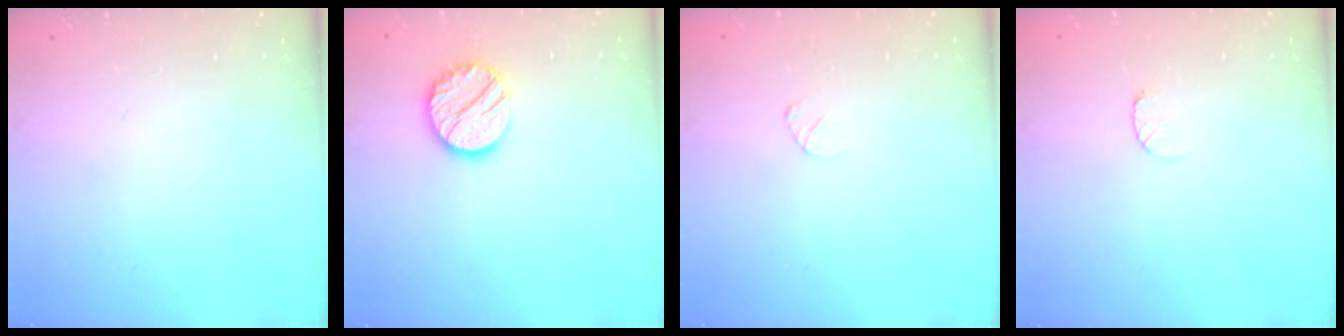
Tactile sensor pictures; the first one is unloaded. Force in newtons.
{"total": 12.3, "press": 12.3, "slide": 0.4}
{"total": 2.6, "press": 2.6, "slide": 0.3}
{"total": 3.4, "press": 3.3, "slide": 0.3}